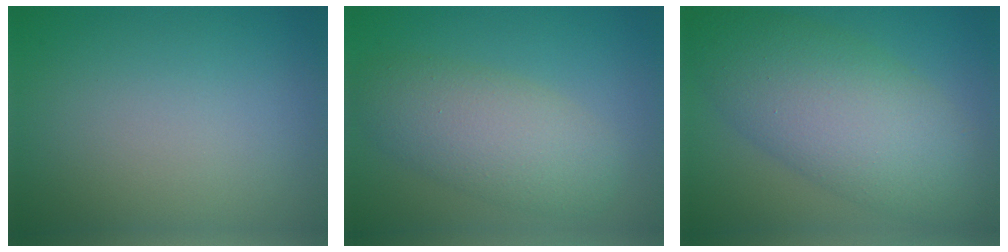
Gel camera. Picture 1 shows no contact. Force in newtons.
{"total": 5.5, "press": 5.5, "slide": 0.2}
{"total": 9.5, "press": 9.5, "slide": 0.4}